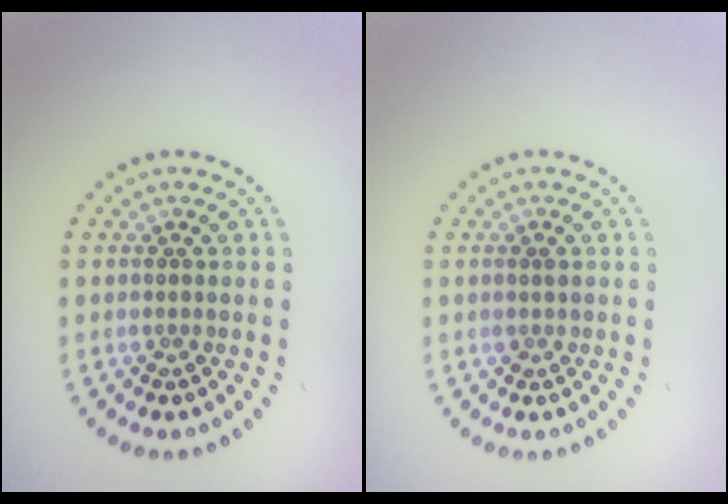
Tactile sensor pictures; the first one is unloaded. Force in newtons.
{"total": 0.7, "press": 0.7, "slide": 0.1}